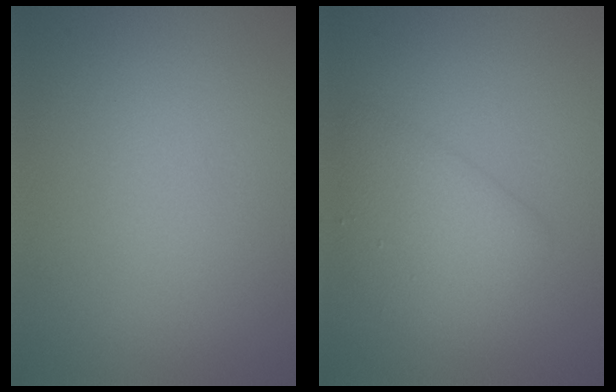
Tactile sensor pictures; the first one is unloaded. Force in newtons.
{"total": 3.3, "press": 3.3, "slide": 0.1}